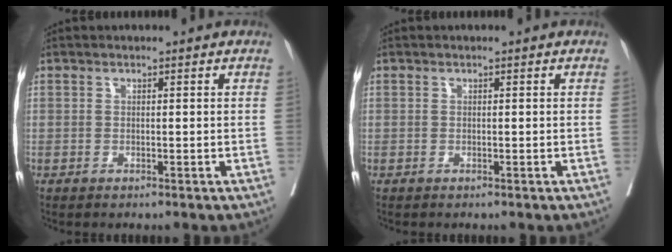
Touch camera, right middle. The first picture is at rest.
{"total": 0.0}